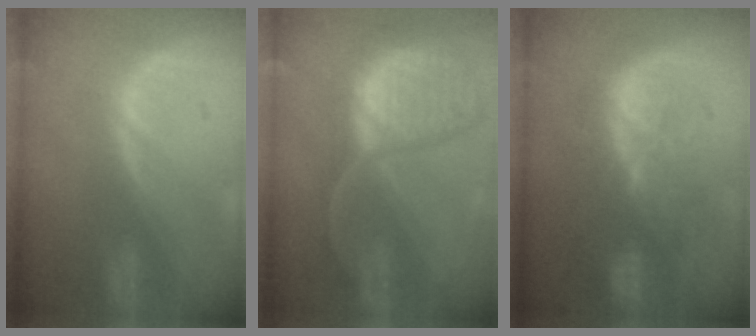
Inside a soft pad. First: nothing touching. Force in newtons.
{"total": 12.1, "press": 10.0, "slide": 6.8}
{"total": 11.0, "press": 9.7, "slide": 5.2}